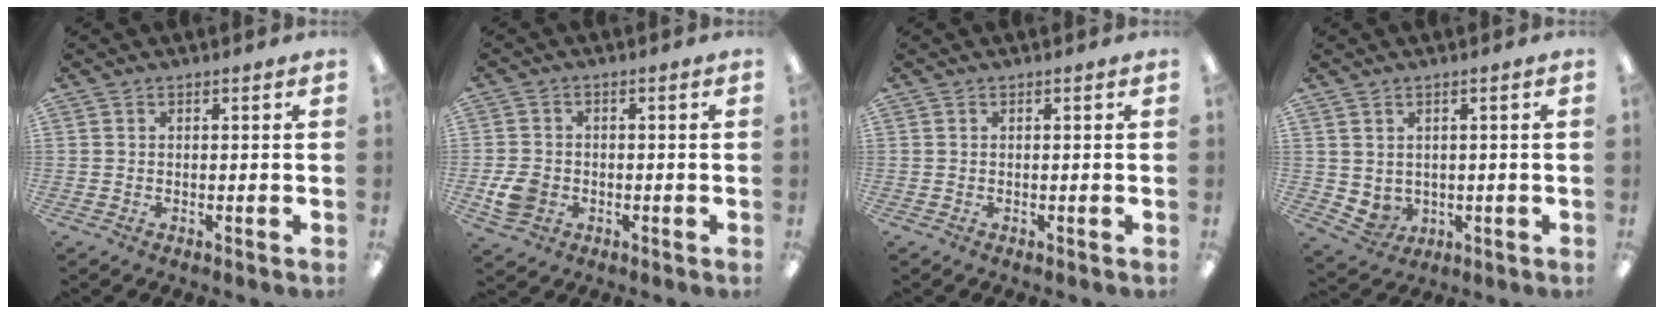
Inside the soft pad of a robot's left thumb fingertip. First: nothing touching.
{"total": 5.5, "force": [-1.6, 4.5, 2.8], "torque": [-0.049, -0.001, -0.032]}
{"total": 0.0}
{"total": 3.4, "force": [1.8, 2.7, 0.9], "torque": [-0.030, -0.011, 0.035]}